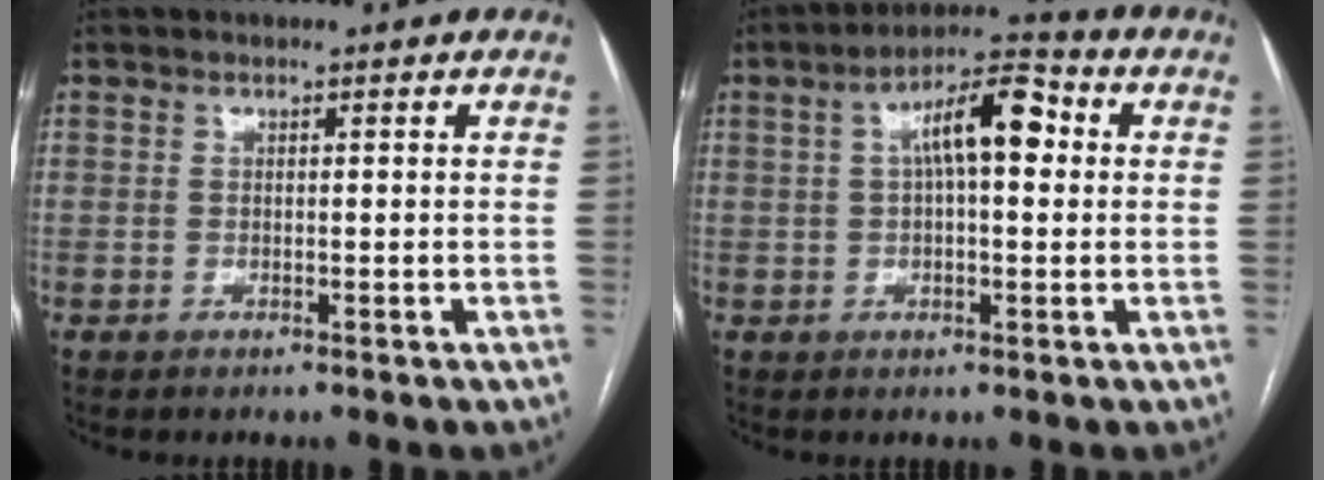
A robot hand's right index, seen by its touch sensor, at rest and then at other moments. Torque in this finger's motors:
{"motor_torque": [1.10, 0.18, 0.43, 0.11]}